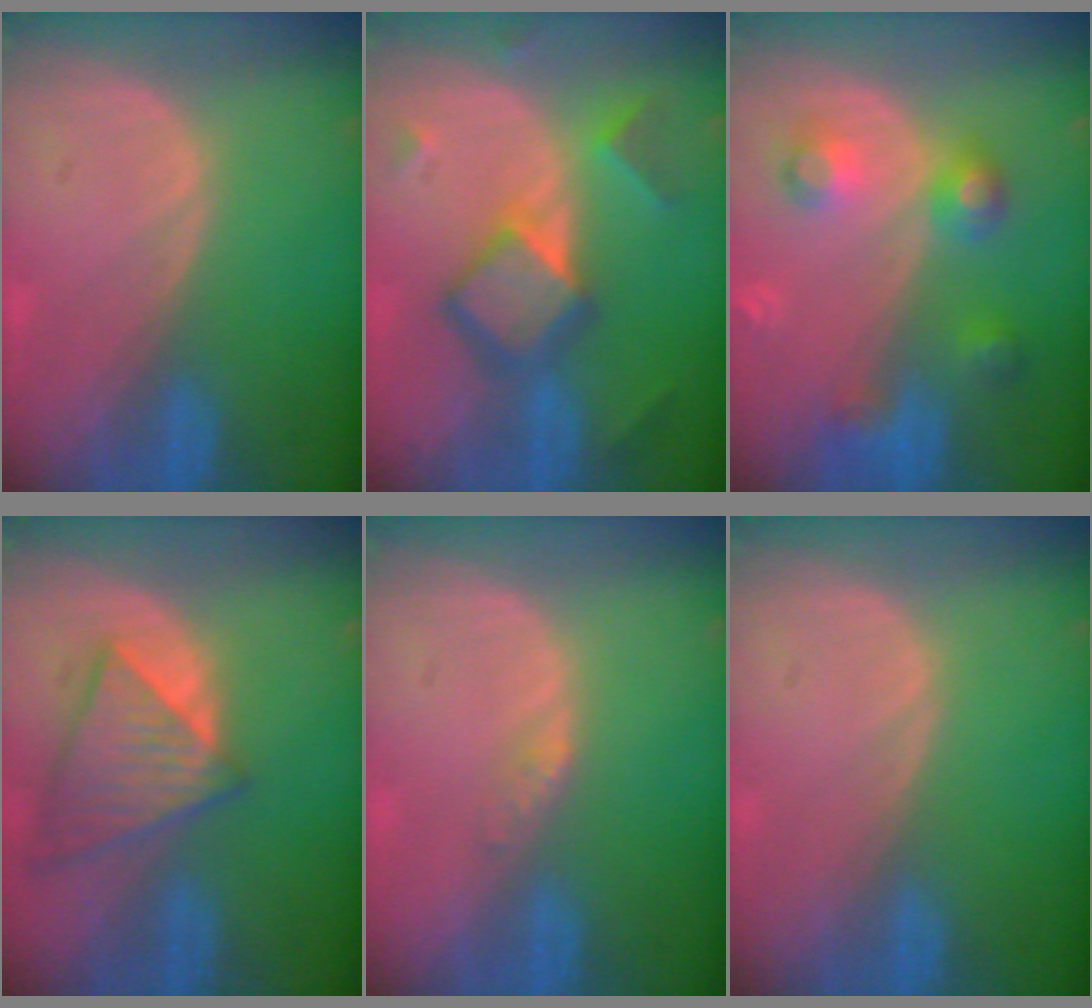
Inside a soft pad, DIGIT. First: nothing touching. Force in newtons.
{"total": 7.7, "press": 7.7, "slide": 0.5}
{"total": 6.1, "press": 6.0, "slide": 0.3}
{"total": 8.0, "press": 7.3, "slide": 3.4}
{"total": 1.2, "press": 1.2, "slide": 0.1}
{"total": 0.0}